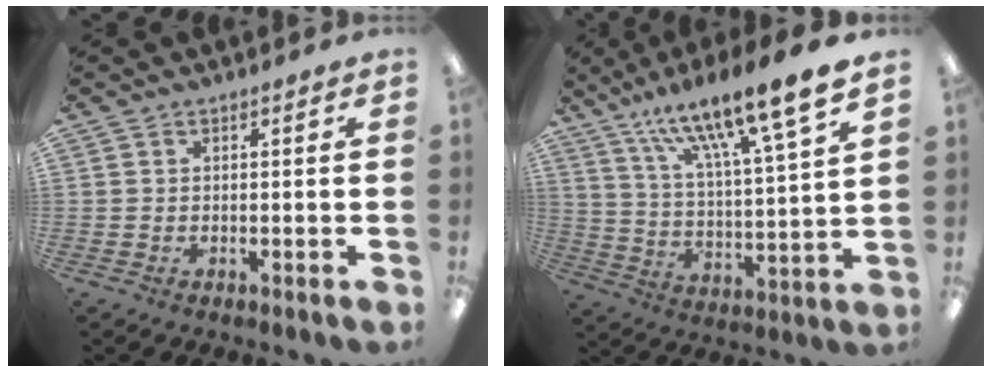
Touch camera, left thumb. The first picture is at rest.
{"total": 16.5, "force": [13.1, 2.1, 9.7], "torque": [-0.167, -0.092, 0.213]}